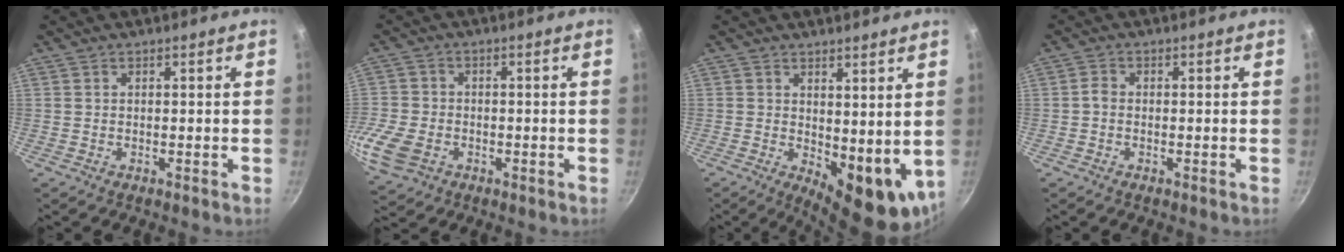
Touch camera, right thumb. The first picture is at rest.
{"total": 10.6, "force": [-3.4, 8.1, 5.9], "torque": [-0.140, 0.010, -0.066]}
{"total": 10.5, "force": [1.5, 5.1, 9.0], "torque": [-0.096, -0.026, 0.033]}
{"total": 1.4, "force": [-0.6, 1.0, 0.8], "torque": [-0.018, 0.010, -0.014]}